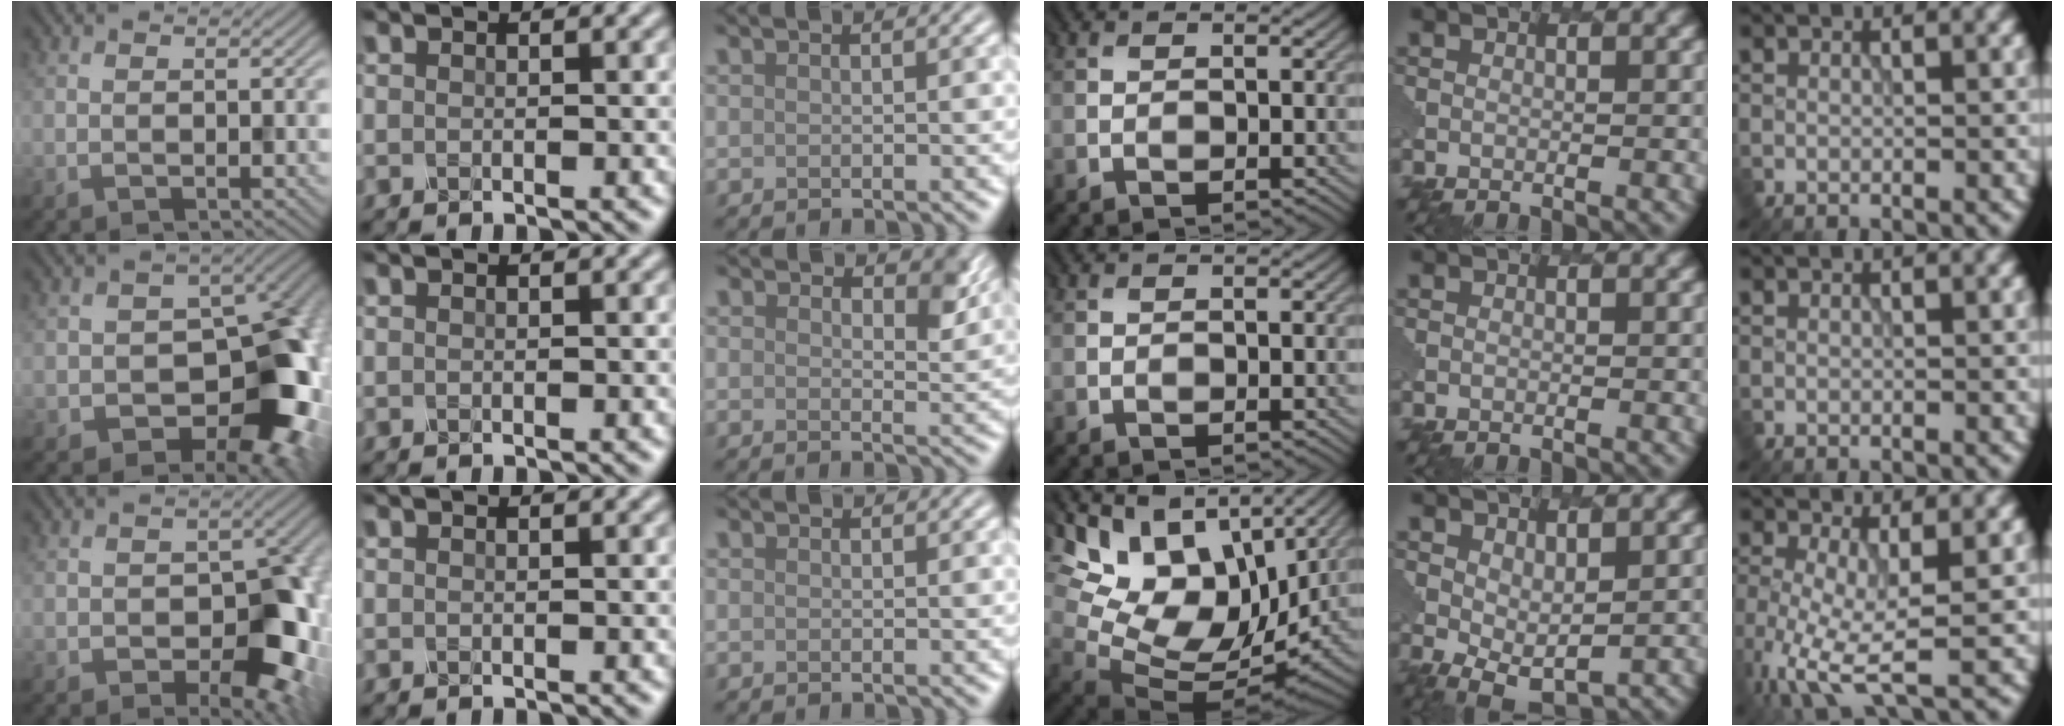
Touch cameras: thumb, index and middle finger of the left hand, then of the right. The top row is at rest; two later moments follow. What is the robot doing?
{"motion": "dispense", "object": "toothpaste"}